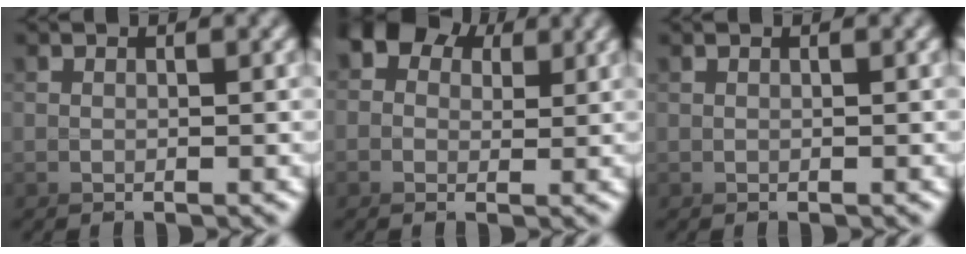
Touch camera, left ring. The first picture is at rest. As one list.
[{"total": 6.2, "force": [2.1, 5.5, 2.1], "torque": [-0.022, 0.012, 0.011]}, {"total": 0.0}]